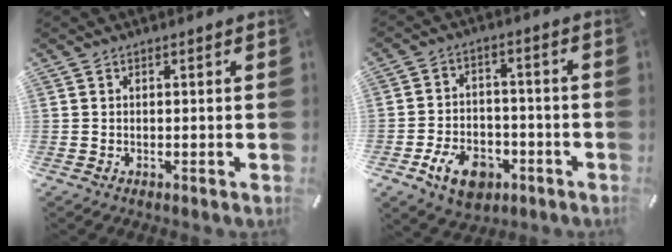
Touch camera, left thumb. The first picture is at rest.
{"total": 9.9, "force": [-4.8, 6.7, 5.5], "torque": [-0.104, 0.026, -0.086]}